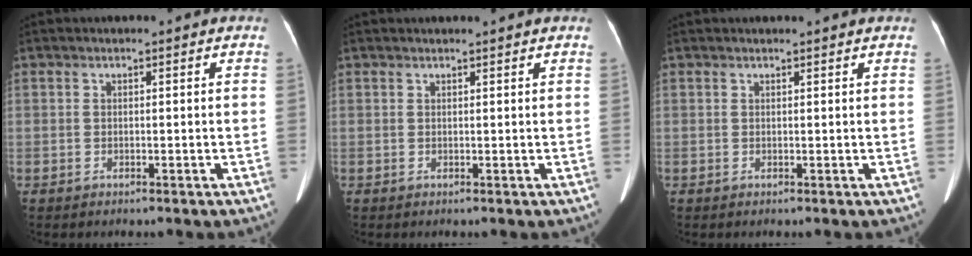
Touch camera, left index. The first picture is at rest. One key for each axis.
{"total": 1.7, "fx": 1.6, "fy": -0.3, "fz": 0.5, "tx": -0.016, "ty": 0.012, "tz": 0.026}
{"total": 1.8, "fx": 1.7, "fy": -0.3, "fz": 0.5, "tx": -0.015, "ty": 0.013, "tz": 0.024}